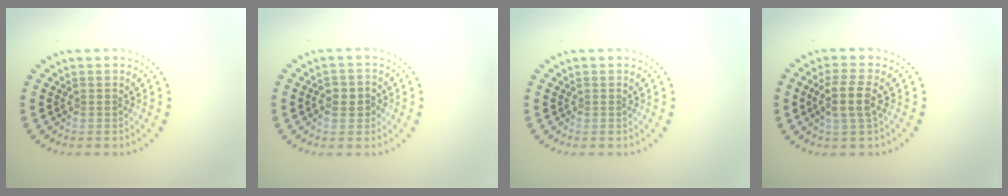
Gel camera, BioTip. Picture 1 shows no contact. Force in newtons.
{"total": 2.3, "press": 2.2, "slide": 0.5}
{"total": 0.0}
{"total": 2.9, "press": 2.5, "slide": 1.4}